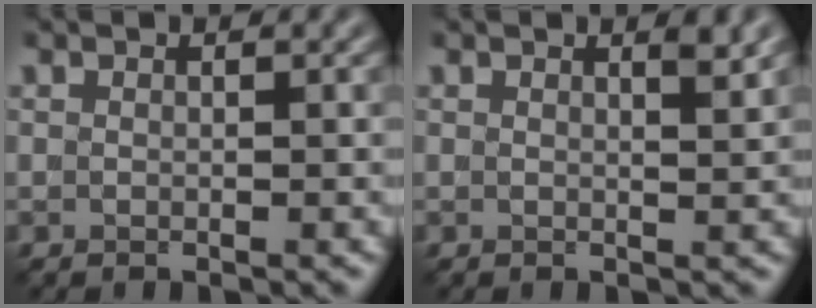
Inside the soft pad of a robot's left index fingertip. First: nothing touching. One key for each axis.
{"total": 1.5, "fx": 1.0, "fy": 0.3, "fz": 1.1, "tx": -0.009, "ty": 0.002, "tz": 0.012}